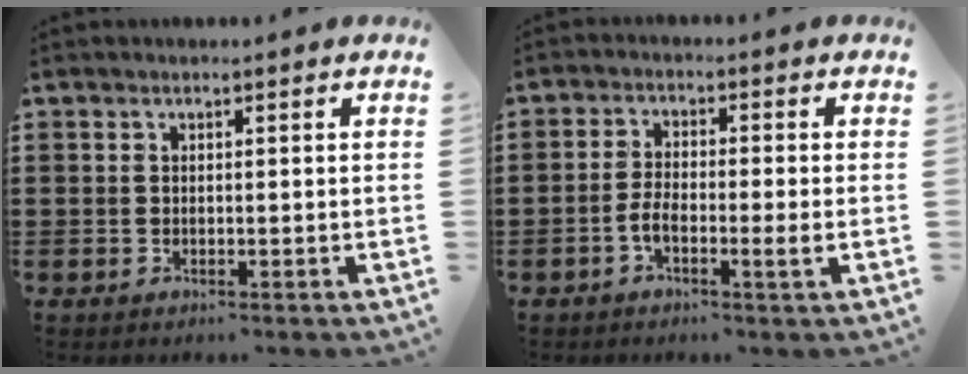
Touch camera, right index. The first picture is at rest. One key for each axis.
{"total": 4.5, "fx": -1.6, "fy": 1.0, "fz": 4.2, "tx": -0.085, "ty": -0.005, "tz": -0.032}